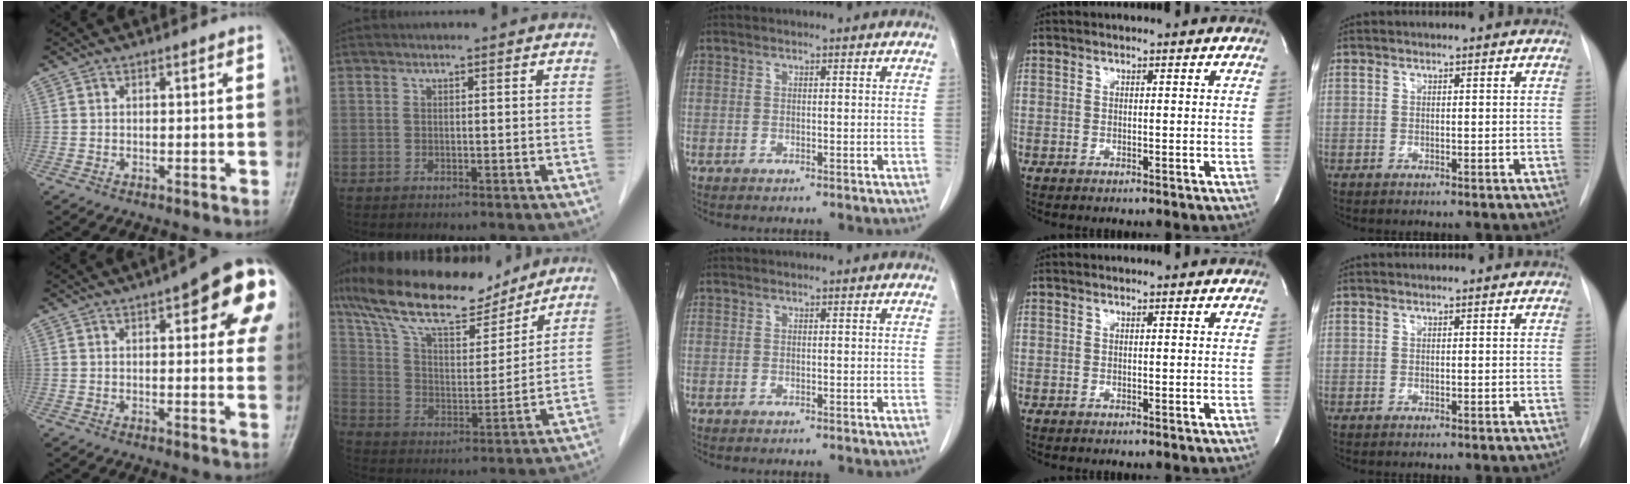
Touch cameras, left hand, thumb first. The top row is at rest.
{"thumb": {"total": 18.2, "force": [7.0, 6.2, 15.6], "torque": [-0.171, -0.006, 0.077]}, "index": {"total": 19.0, "force": [15.1, 5.4, 10.2], "torque": [-0.181, 0.023, 0.261]}}